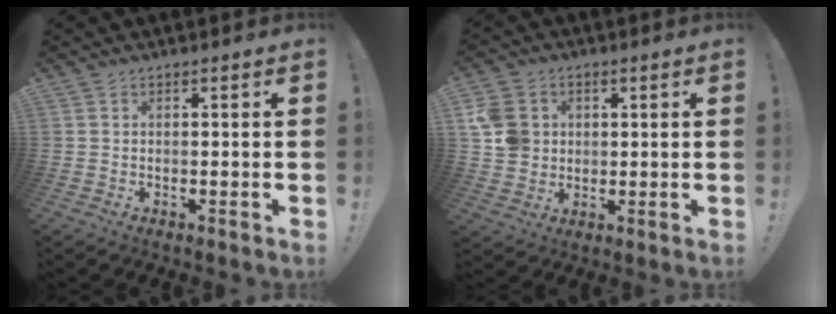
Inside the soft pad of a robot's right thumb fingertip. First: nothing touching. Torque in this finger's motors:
{"motor_torque": [-0.27, 0.50, 0.19, 0.14, 0.16]}